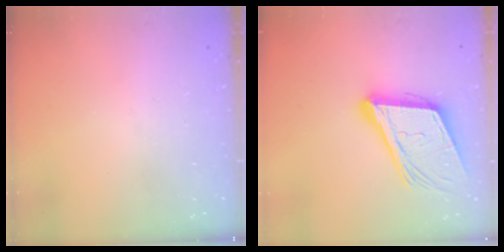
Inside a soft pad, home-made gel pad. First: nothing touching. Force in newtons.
{"total": 18.8, "press": 18.4, "slide": 4.2}